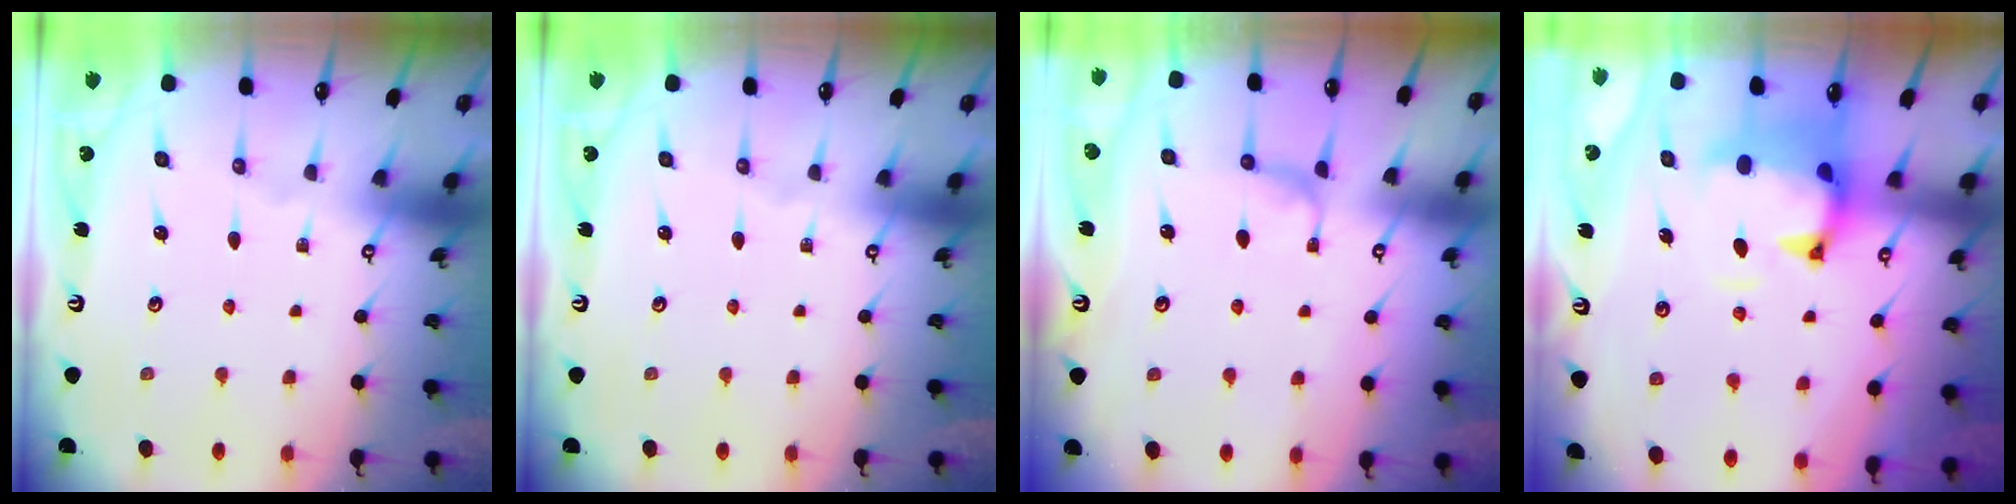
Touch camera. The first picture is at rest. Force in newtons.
{"total": 0.0}
{"total": 1.8, "press": 1.5, "slide": 1.0}
{"total": 1.6, "press": 1.2, "slide": 1.1}